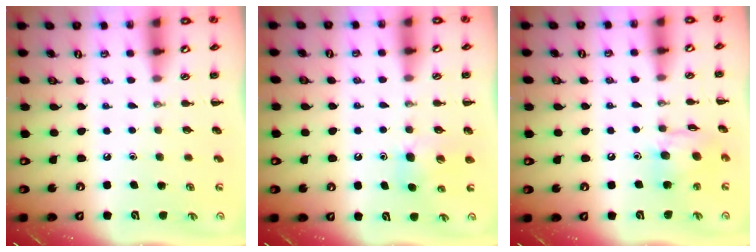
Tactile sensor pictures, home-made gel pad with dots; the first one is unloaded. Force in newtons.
{"total": 5.3, "press": 5.1, "slide": 1.3}
{"total": 10.7, "press": 10.6, "slide": 1.4}